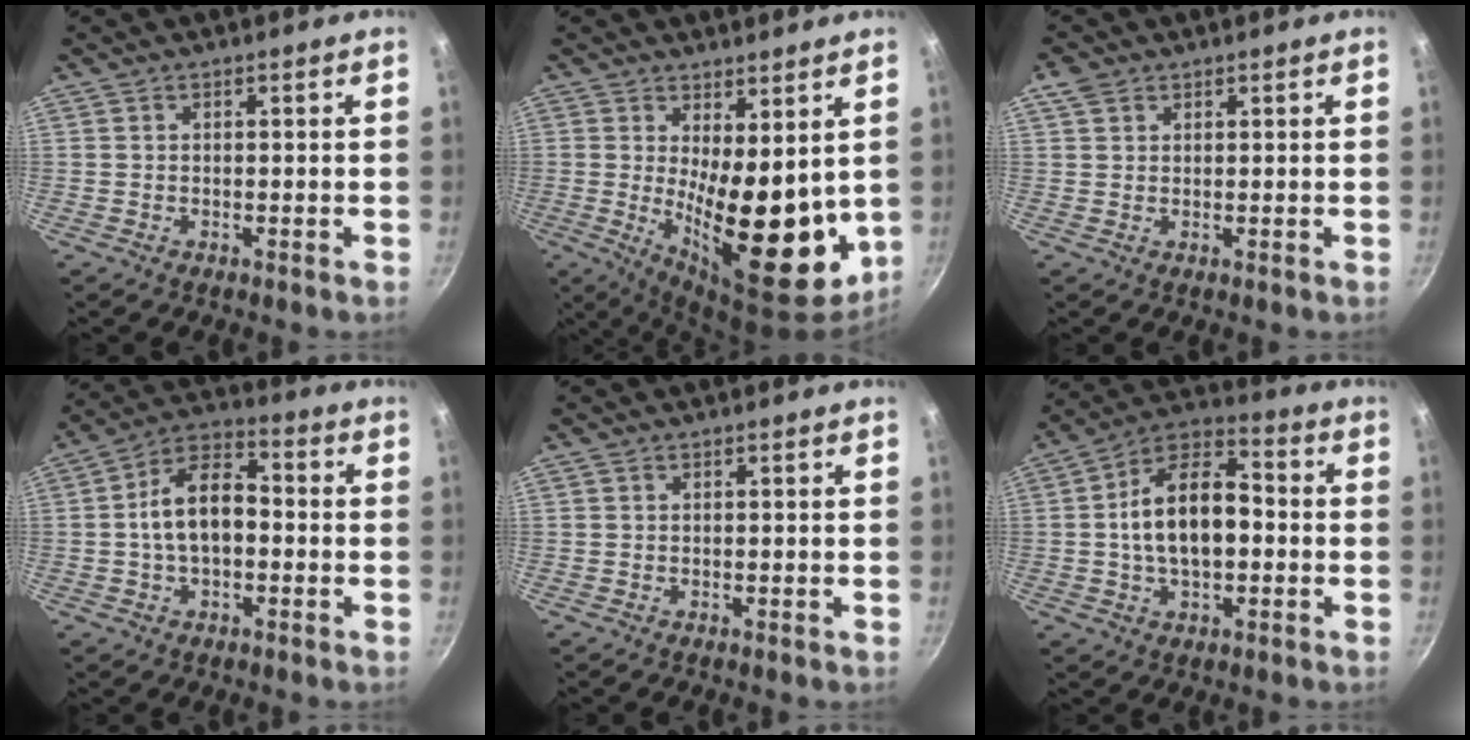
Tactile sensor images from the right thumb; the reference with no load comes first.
{"total": 16.2, "force": [1.5, 6.6, 14.7], "torque": [-0.183, -0.042, 0.037]}
{"total": 2.9, "force": [1.6, 2.0, 1.3], "torque": [-0.020, 0.000, 0.030]}
{"total": 11.4, "force": [-0.8, 6.9, 9.0], "torque": [-0.133, 0.040, -0.026]}
{"total": 0.0}
{"total": 14.9, "force": [-0.5, 8.6, 12.2], "torque": [-0.181, 0.039, -0.021]}